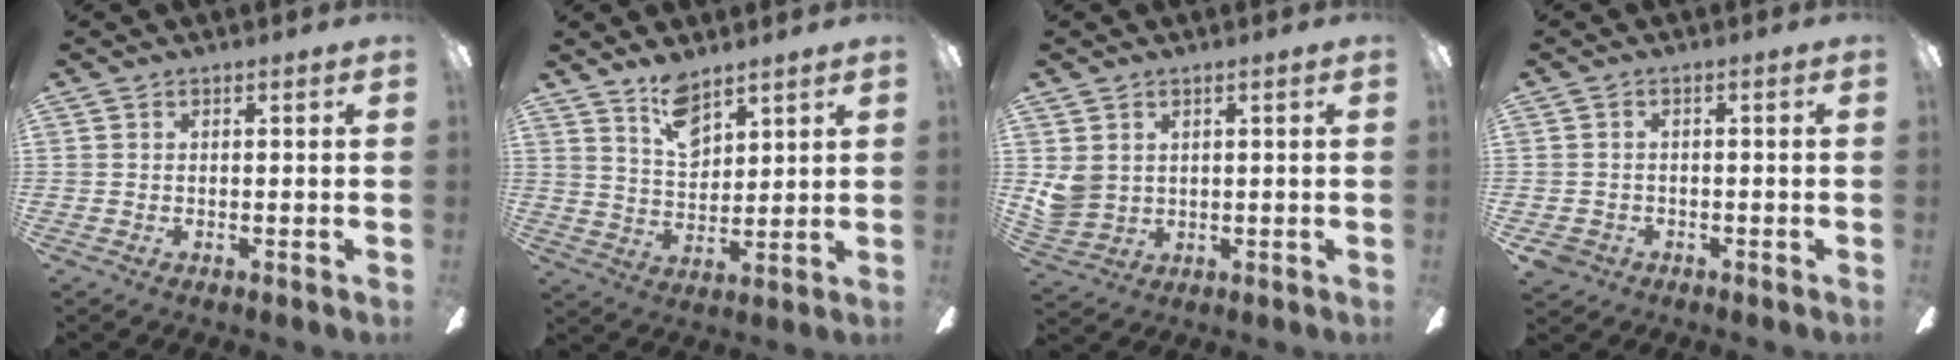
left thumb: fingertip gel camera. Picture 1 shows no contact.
{"total": 8.8, "force": [6.7, 4.1, 3.9], "torque": [-0.064, -0.034, 0.121]}
{"total": 4.8, "force": [1.8, 4.1, 1.6], "torque": [-0.031, 0.002, 0.040]}
{"total": 2.8, "force": [-1.5, 2.2, 0.8], "torque": [-0.027, 0.003, -0.032]}